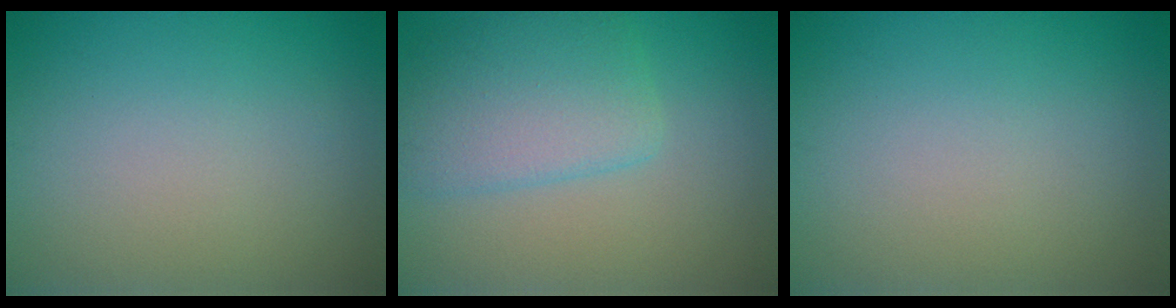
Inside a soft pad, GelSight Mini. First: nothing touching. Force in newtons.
{"total": 4.6, "press": 4.6, "slide": 0.2}
{"total": 0.0}